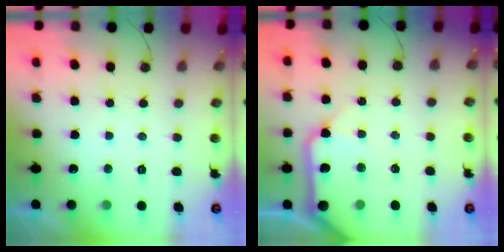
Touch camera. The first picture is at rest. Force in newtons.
{"total": 13.2, "press": 13.0, "slide": 2.0}